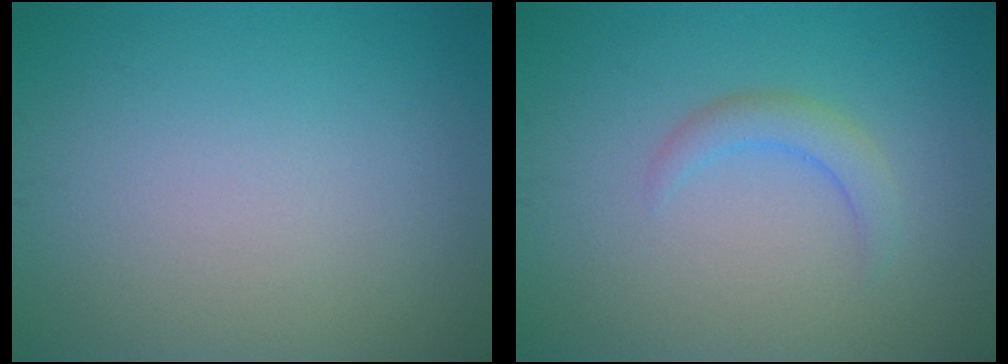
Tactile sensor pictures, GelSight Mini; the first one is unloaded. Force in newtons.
{"total": 1.9, "press": 1.9, "slide": 0.3}